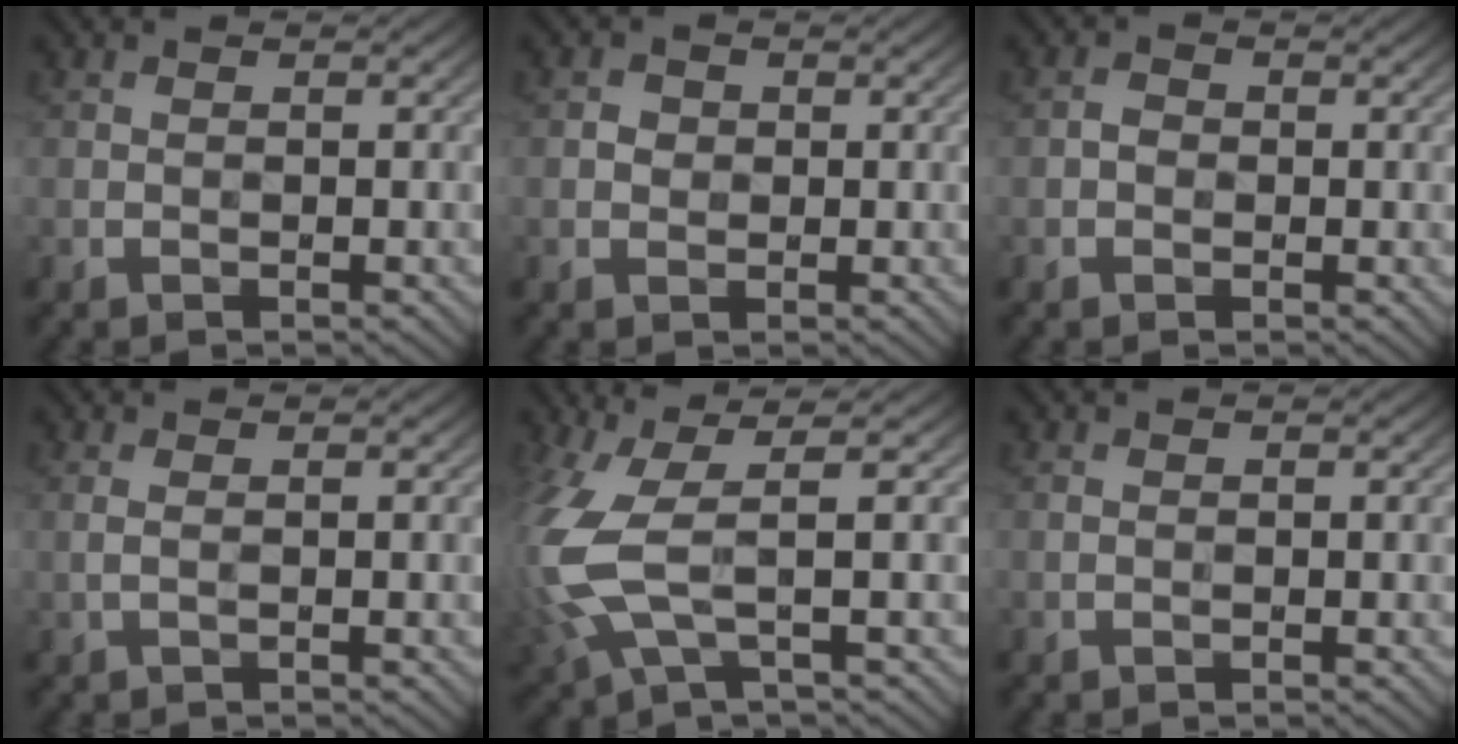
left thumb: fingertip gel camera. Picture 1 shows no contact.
{"total": 1.4, "force": [0.1, 1.3, 0.5], "torque": [-0.007, -0.001, -0.003]}
{"total": 1.4, "force": [-0.3, 1.1, 0.7], "torque": [-0.015, -0.001, -0.010]}
{"total": 1.0, "force": [0.2, 0.1, 0.9], "torque": [-0.025, 0.002, 0.002]}
{"total": 9.1, "force": [0.1, 2.9, 8.6], "torque": [-0.221, -0.007, -0.003]}
{"total": 0.0}